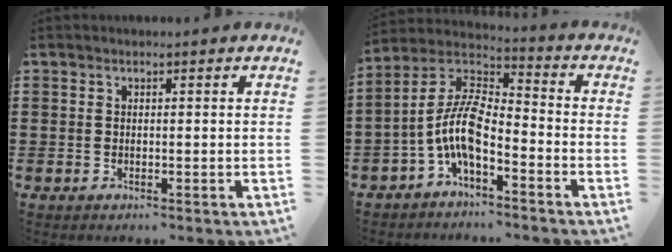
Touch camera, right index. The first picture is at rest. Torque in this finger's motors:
{"motor_torque": [2.14, 0.00, 1.05, 0.21]}